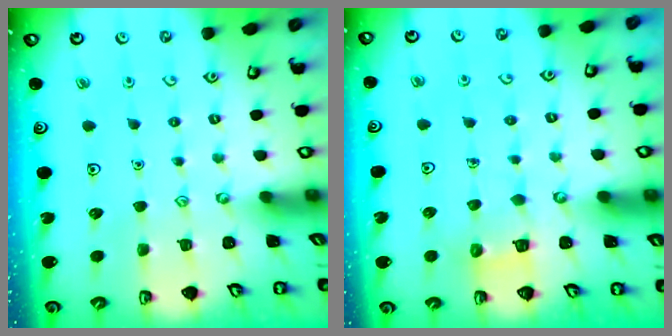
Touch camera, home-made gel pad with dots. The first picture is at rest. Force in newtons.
{"total": 3.8, "press": 3.8, "slide": 0.4}